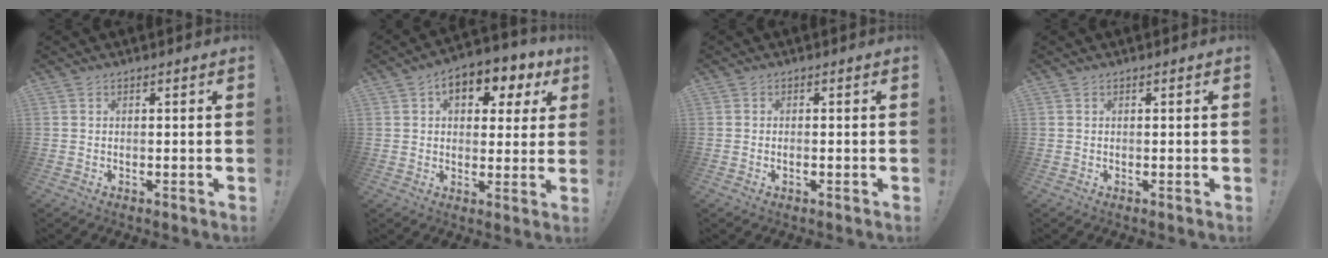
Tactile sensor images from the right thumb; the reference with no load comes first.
{"total": 9.6, "force": [4.2, 5.6, 6.5], "torque": [-0.092, -0.017, 0.075]}
{"total": 0.8, "force": [-0.5, 0.2, 0.7], "torque": [-0.013, 0.001, -0.009]}
{"total": 0.0}